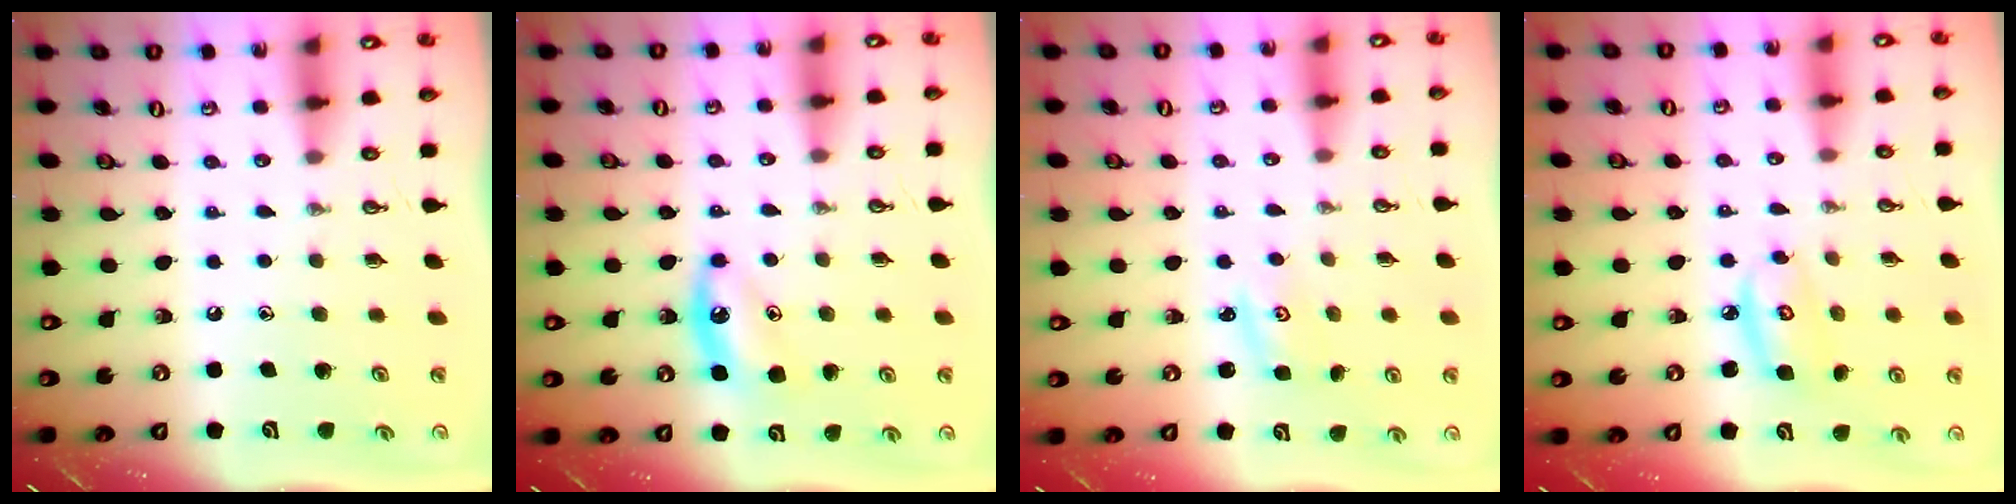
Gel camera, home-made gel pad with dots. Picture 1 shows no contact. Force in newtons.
{"total": 7.1, "press": 7.0, "slide": 0.8}
{"total": 2.8, "press": 2.8, "slide": 0.3}
{"total": 5.6, "press": 5.6, "slide": 0.3}